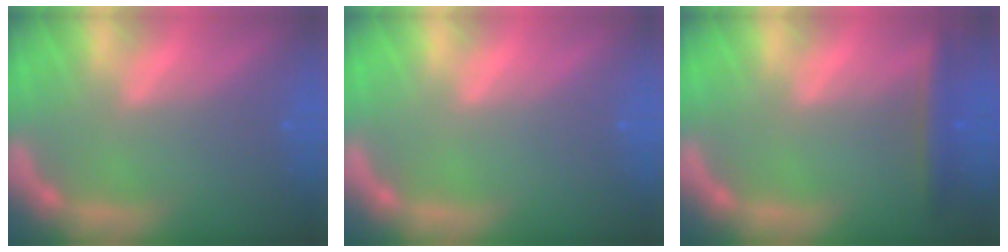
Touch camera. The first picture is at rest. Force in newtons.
{"total": 0.0}
{"total": 2.9}